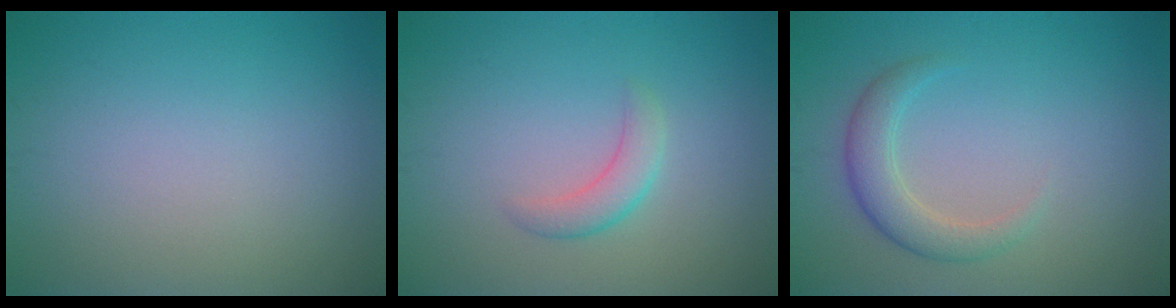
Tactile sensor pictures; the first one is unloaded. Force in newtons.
{"total": 2.0, "press": 1.9, "slide": 0.2}
{"total": 2.7, "press": 2.7, "slide": 0.2}